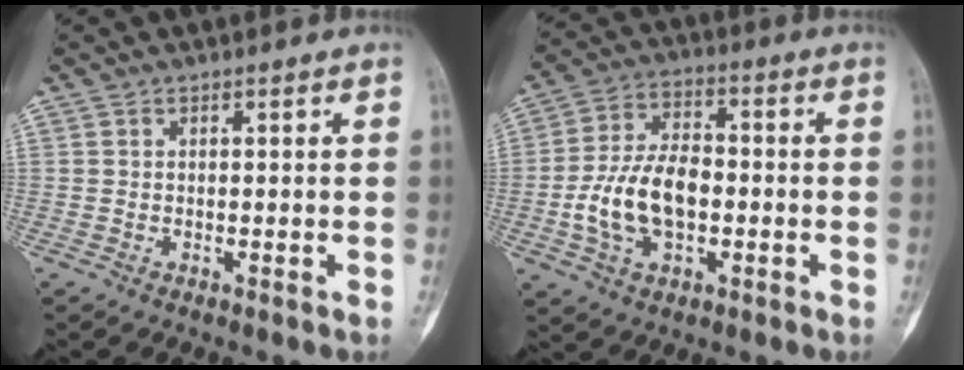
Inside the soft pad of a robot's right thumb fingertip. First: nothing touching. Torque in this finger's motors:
{"motor_torque": [0.71, 0.70, 0.73, -0.63, 0.13]}